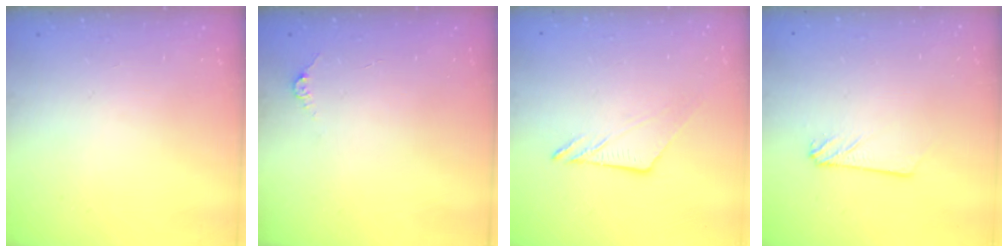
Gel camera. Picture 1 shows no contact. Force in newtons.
{"total": 3.7, "press": 3.6, "slide": 0.4}
{"total": 7.6, "press": 7.6, "slide": 0.1}
{"total": 2.9, "press": 2.9, "slide": 0.3}